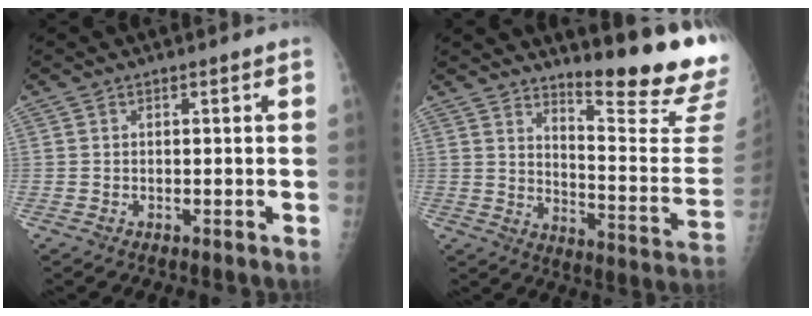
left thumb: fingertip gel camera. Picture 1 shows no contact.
{"total": 19.2, "force": [16.3, 1.2, 10.0], "torque": [-0.117, -0.182, 0.218]}